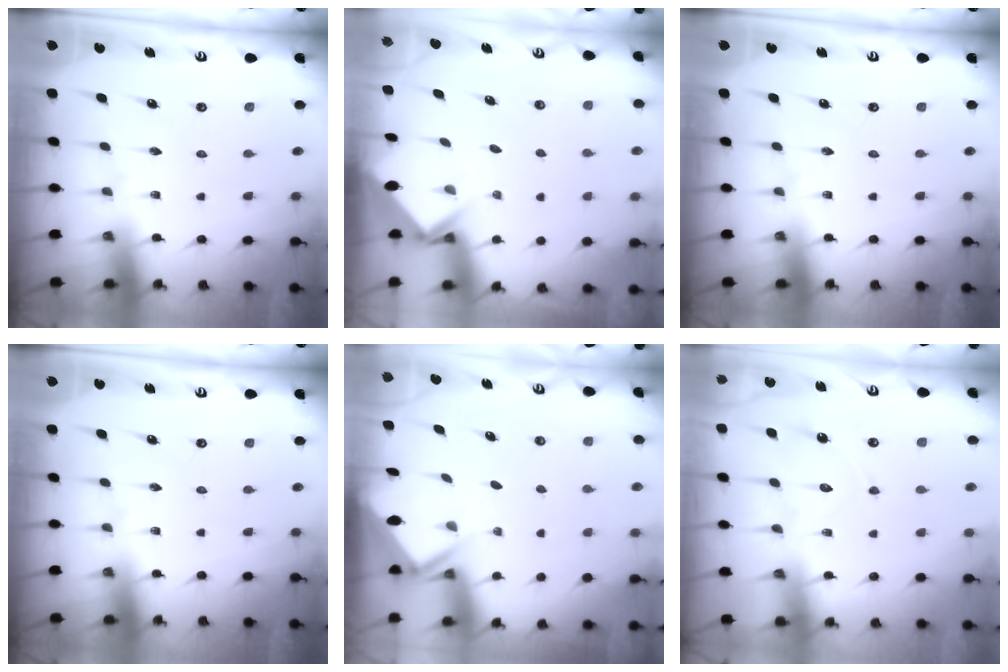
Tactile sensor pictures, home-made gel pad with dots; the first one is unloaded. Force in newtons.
{"total": 3.9, "press": 3.9, "slide": 0.2}
{"total": 0.0}
{"total": 0.0}
{"total": 3.1, "press": 3.1, "slide": 0.3}
{"total": 8.7, "press": 8.7, "slide": 0.7}